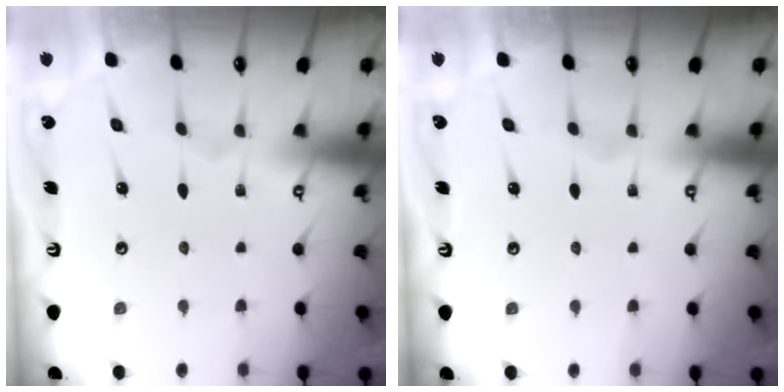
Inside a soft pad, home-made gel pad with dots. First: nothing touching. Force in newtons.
{"total": 0.0}